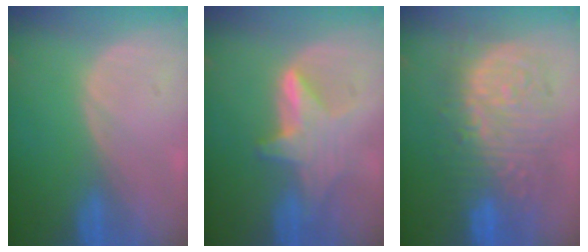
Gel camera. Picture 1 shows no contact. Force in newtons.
{"total": 6.1, "press": 6.0, "slide": 0.5}
{"total": 13.2, "press": 13.2, "slide": 1.4}